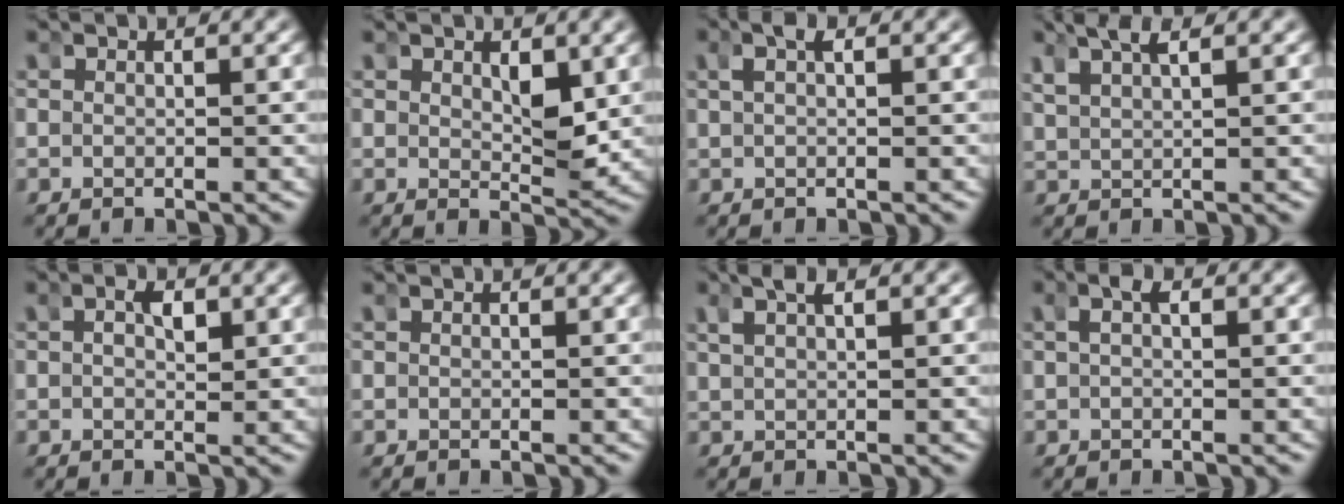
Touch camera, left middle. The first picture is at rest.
{"total": 2.5, "force": [0.7, 0.8, 2.2], "torque": [-0.031, -0.019, 0.021]}
{"total": 1.4, "force": [0.7, -0.4, 1.2], "torque": [-0.015, 0.013, 0.016]}
{"total": 3.7, "force": [2.9, 0.1, 2.2], "torque": [-0.033, 0.012, 0.058]}
{"total": 1.4, "force": [0.2, 0.5, 1.3], "torque": [-0.025, -0.003, 0.008]}
{"total": 0.0}
{"total": 2.2, "force": [1.6, -0.4, 1.5], "torque": [-0.015, 0.013, 0.032]}
{"total": 1.2, "force": [0.4, -0.3, 1.1], "torque": [-0.017, 0.010, 0.008]}